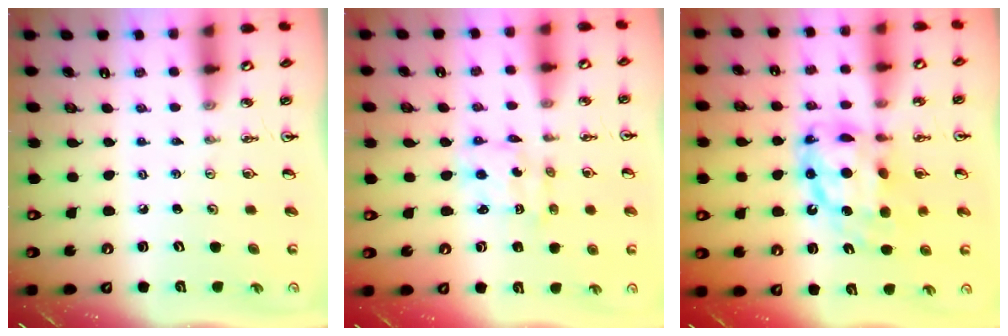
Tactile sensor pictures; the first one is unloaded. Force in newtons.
{"total": 2.8, "press": 2.8, "slide": 0.3}
{"total": 14.3, "press": 14.2, "slide": 1.7}